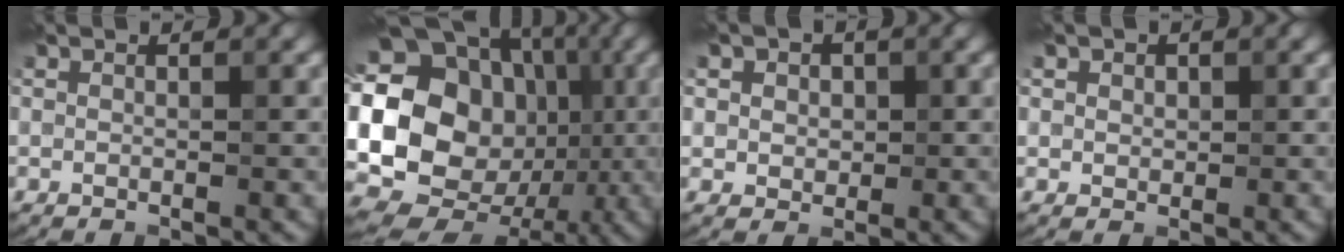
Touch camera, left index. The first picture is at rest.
{"total": 20.1, "force": [0.3, 17.3, 10.3], "torque": [-0.192, 0.010, -0.028]}
{"total": 2.4, "force": [0.8, 2.1, 1.0], "torque": [-0.009, 0.010, 0.004]}
{"total": 1.2, "force": [0.6, 1.0, 0.2], "torque": [0.005, -0.002, 0.007]}